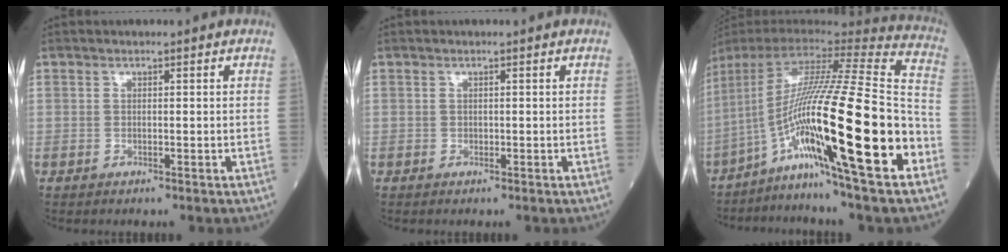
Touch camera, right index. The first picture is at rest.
{"total": 0.0}
{"total": 28.3, "force": [-9.6, 0.3, 26.6], "torque": [-0.448, -0.030, -0.176]}